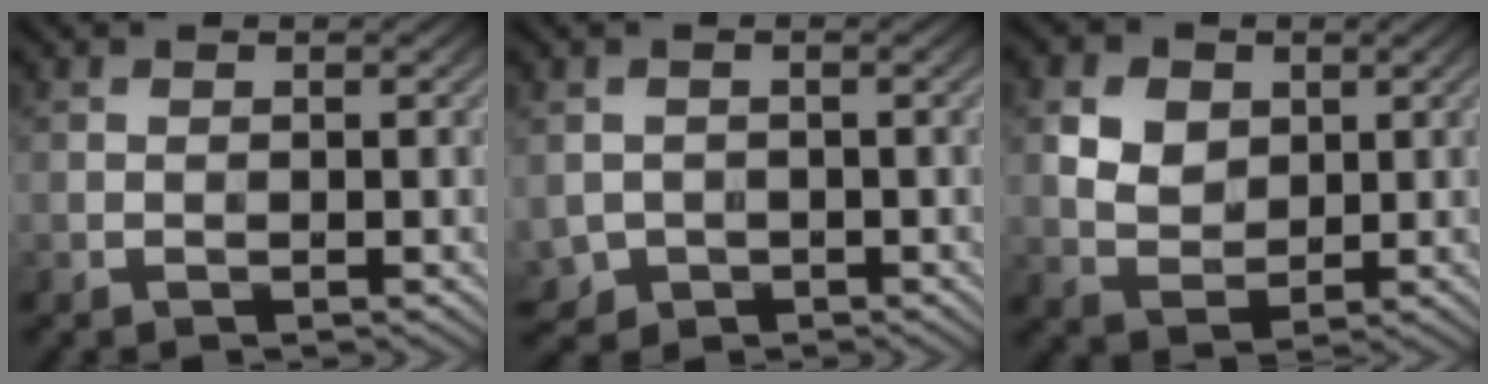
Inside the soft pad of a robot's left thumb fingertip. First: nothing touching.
{"total": 3.0, "force": [-1.0, 2.5, 1.2], "torque": [-0.036, -0.014, -0.021]}
{"total": 5.5, "force": [2.0, 4.2, 3.0], "torque": [-0.076, -0.003, 0.028]}